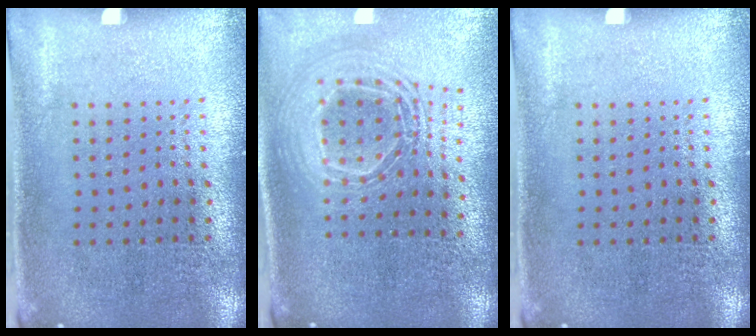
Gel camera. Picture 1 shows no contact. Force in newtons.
{"total": 2.2, "press": 1.7, "slide": 1.3}
{"total": 0.0}